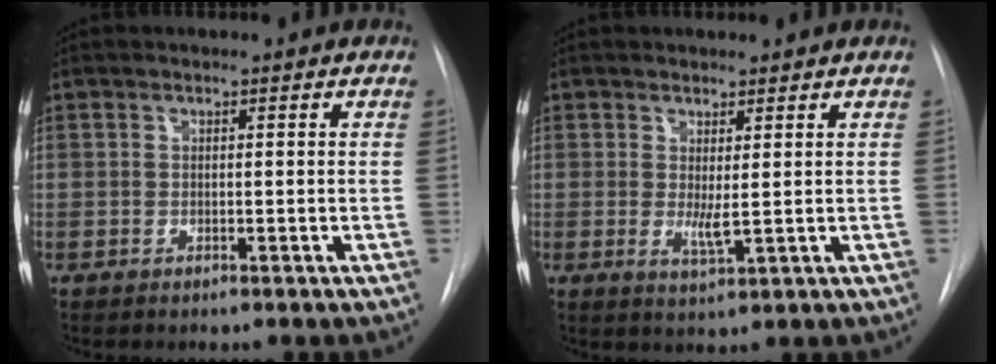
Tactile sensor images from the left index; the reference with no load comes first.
{"total": 2.5, "force": [0.5, 0.4, 2.4], "torque": [-0.046, -0.009, 0.016]}